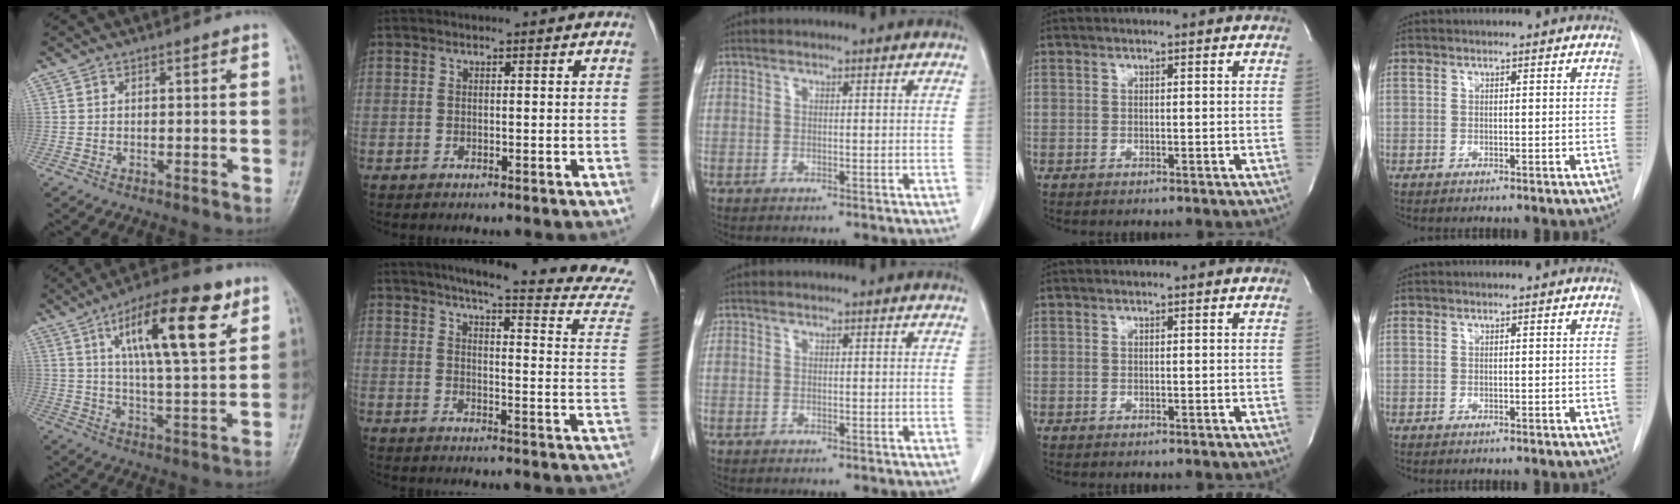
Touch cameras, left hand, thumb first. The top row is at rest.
{"thumb": {"total": 18.9, "force": [8.4, 5.7, 16.0], "torque": [-0.235, -0.026, 0.135]}, "index": {"total": 19.5, "force": [17.5, 0.0, 8.5], "torque": [-0.107, -0.068, 0.198]}}